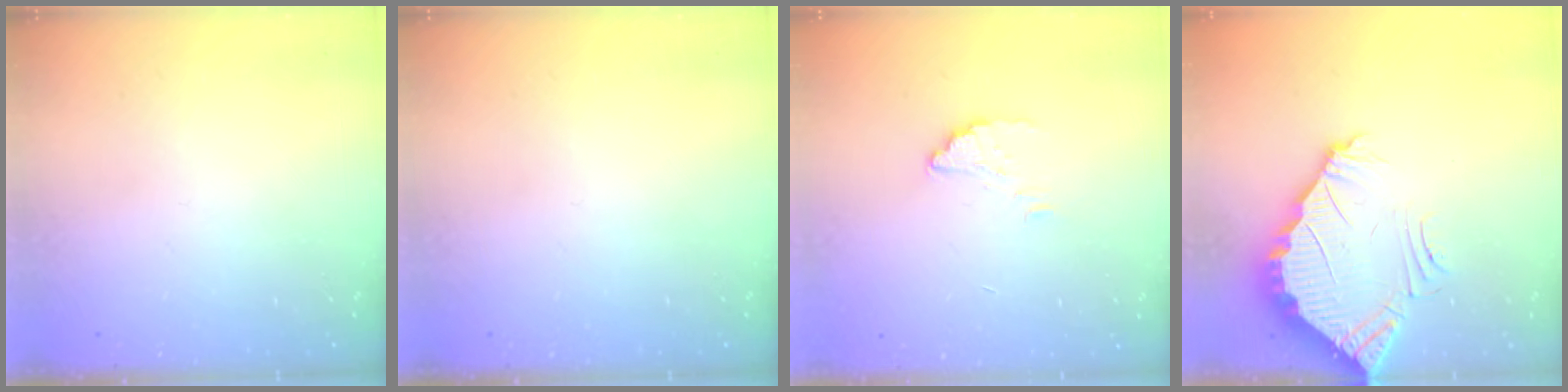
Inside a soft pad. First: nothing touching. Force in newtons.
{"total": 0.0}
{"total": 1.5, "press": 1.5, "slide": 0.1}
{"total": 3.7, "press": 3.7, "slide": 0.2}